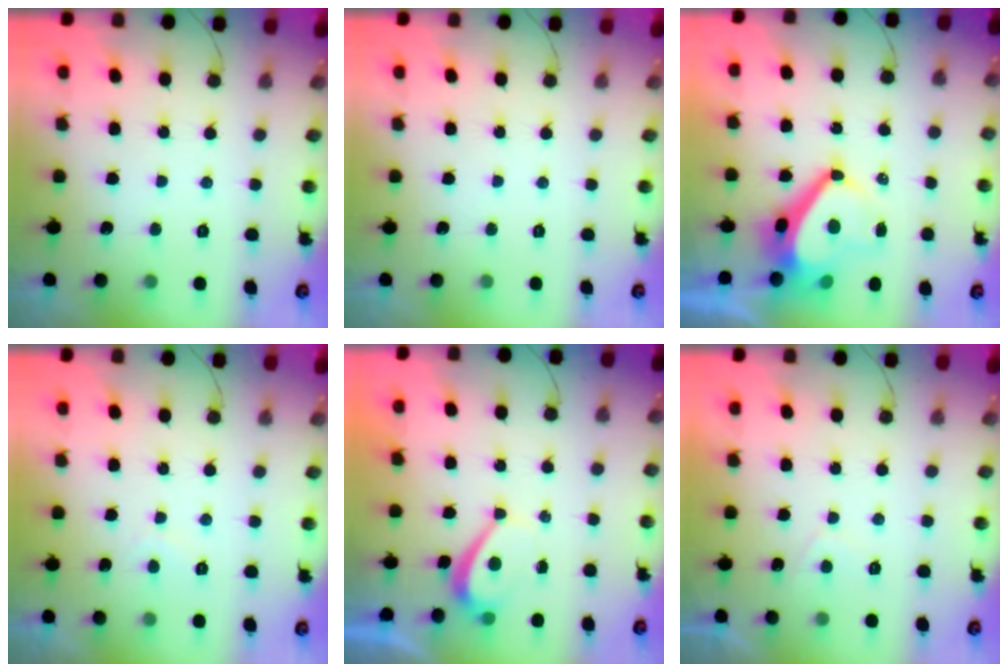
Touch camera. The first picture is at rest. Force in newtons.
{"total": 0.0}
{"total": 9.4, "press": 9.4, "slide": 0.7}
{"total": 1.3, "press": 1.1, "slide": 0.5}
{"total": 2.7, "press": 2.7, "slide": 0.6}
{"total": 2.8, "press": 2.7, "slide": 0.8}